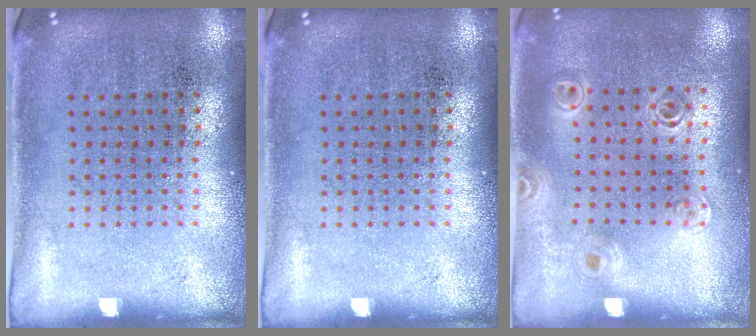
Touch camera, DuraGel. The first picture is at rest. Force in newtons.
{"total": 0.0}
{"total": 1.1, "press": 1.1, "slide": 0.2}